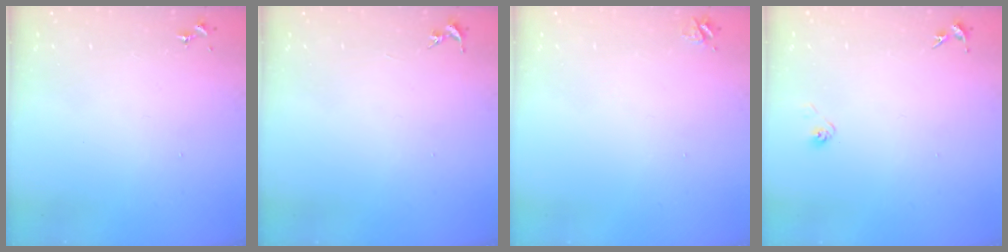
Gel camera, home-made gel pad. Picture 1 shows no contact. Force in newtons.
{"total": 0.0}
{"total": 3.7, "press": 3.6, "slide": 0.5}
{"total": 2.8, "press": 2.6, "slide": 1.1}